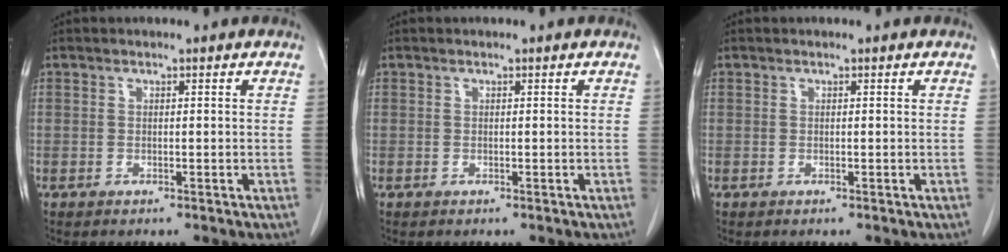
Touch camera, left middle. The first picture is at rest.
{"total": 0.0}
{"total": 0.0}